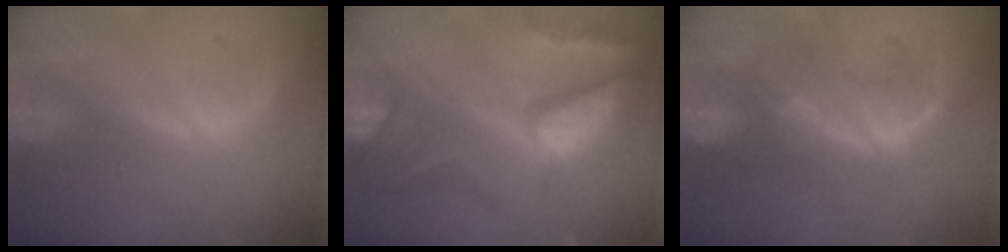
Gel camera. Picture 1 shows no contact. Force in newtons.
{"total": 11.1, "press": 9.1, "slide": 6.3}
{"total": 8.8, "press": 8.4, "slide": 2.7}